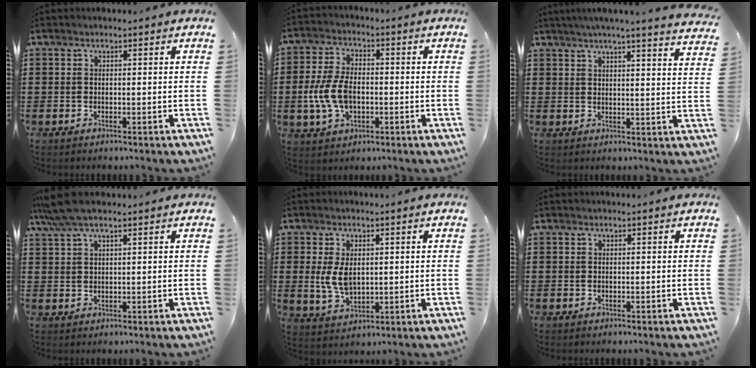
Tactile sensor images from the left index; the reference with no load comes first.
{"total": 8.0, "force": [-1.3, 4.6, 6.5], "torque": [-0.160, -0.003, -0.033]}
{"total": 4.3, "force": [3.9, -1.0, 1.7], "torque": [-0.044, -0.018, 0.065]}
{"total": 5.2, "force": [3.6, 1.0, 3.7], "torque": [-0.084, 0.003, 0.064]}
{"total": 5.8, "force": [0.6, 3.5, 4.6], "torque": [-0.114, 0.002, 0.007]}
{"total": 0.0}